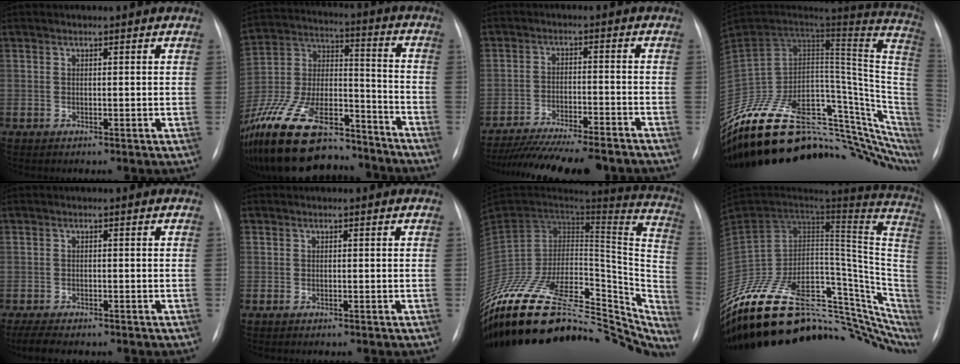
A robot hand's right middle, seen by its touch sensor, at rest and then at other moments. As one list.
[{"total": 26.1, "force": [-20.6, 8.4, 13.7], "torque": [-0.290, -0.002, -0.351]}, {"total": 18.6, "force": [-16.6, 2.0, 8.1], "torque": [-0.125, -0.023, -0.238]}, {"total": 29.0, "force": [-20.7, 10.8, 17.3], "torque": [-0.159, 0.051, -0.292]}, {"total": 5.5, "force": [-4.5, 1.5, 2.7], "torque": [-0.046, -0.012, -0.063]}, {"total": 0.8, "force": [-0.6, 0.1, 0.4], "torque": [-0.012, -0.003, -0.007]}, {"total": 42.4, "force": [-32.5, 18.2, 20.3], "torque": [-0.314, -0.020, -0.458]}, {"total": 32.8, "force": [-22.4, 13.2, 19.9], "torque": [-0.215, 0.034, -0.319]}]